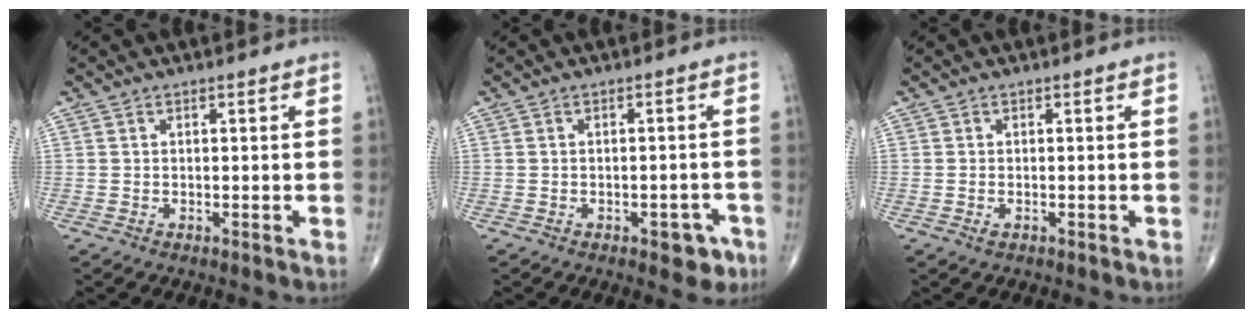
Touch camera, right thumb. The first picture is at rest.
{"total": 4.4, "force": [-2.4, 2.3, 2.9], "torque": [-0.013, 0.015, -0.027]}
{"total": 0.7, "force": [-0.3, 0.4, 0.5], "torque": [-0.010, -0.001, -0.005]}